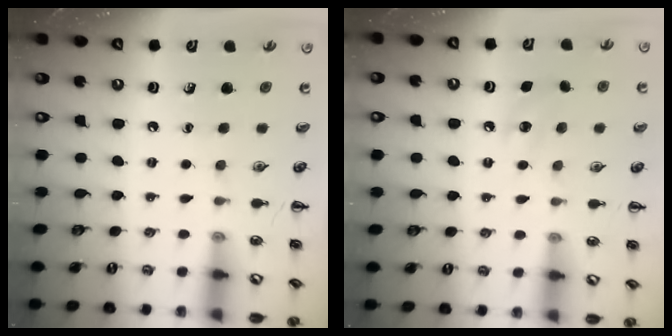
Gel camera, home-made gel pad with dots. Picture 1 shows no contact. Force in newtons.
{"total": 6.0, "press": 5.8, "slide": 1.6}